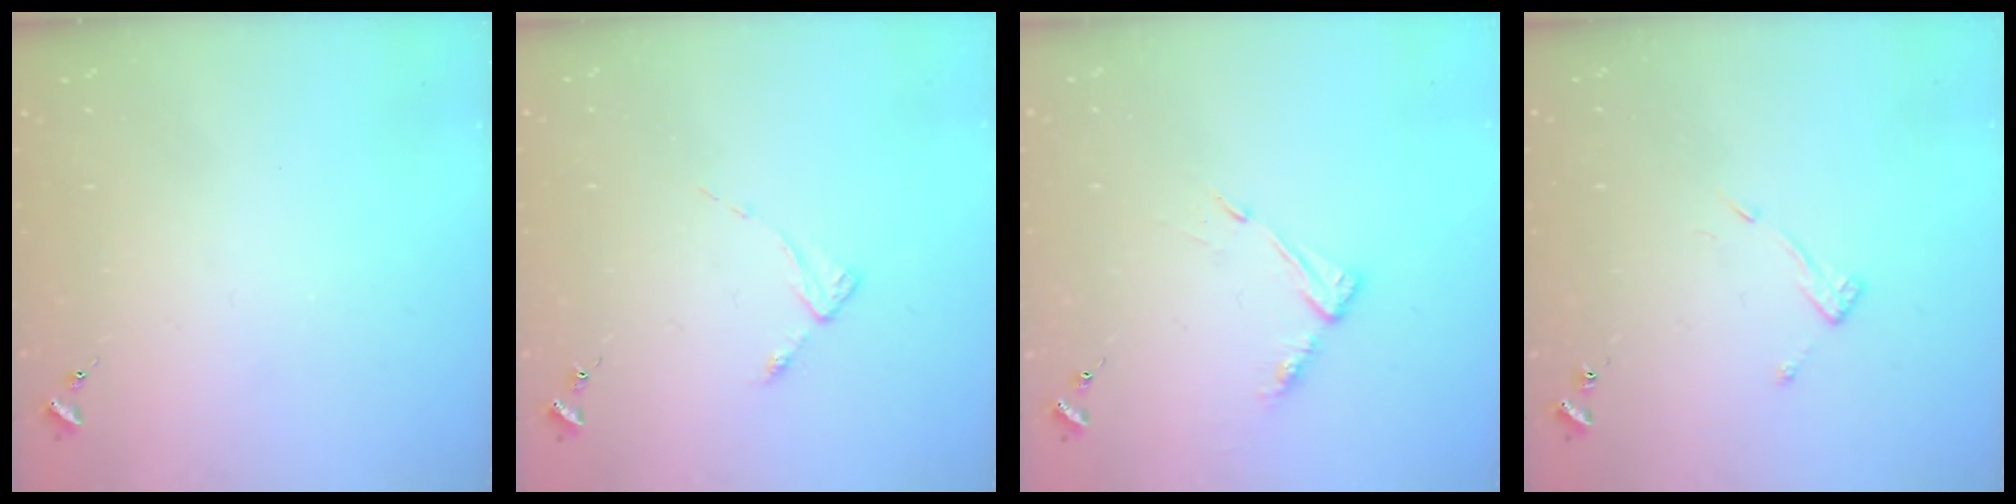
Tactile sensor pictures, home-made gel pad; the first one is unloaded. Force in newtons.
{"total": 2.9, "press": 2.8, "slide": 0.4}
{"total": 6.8, "press": 6.8, "slide": 0.5}
{"total": 7.5, "press": 7.5, "slide": 0.5}